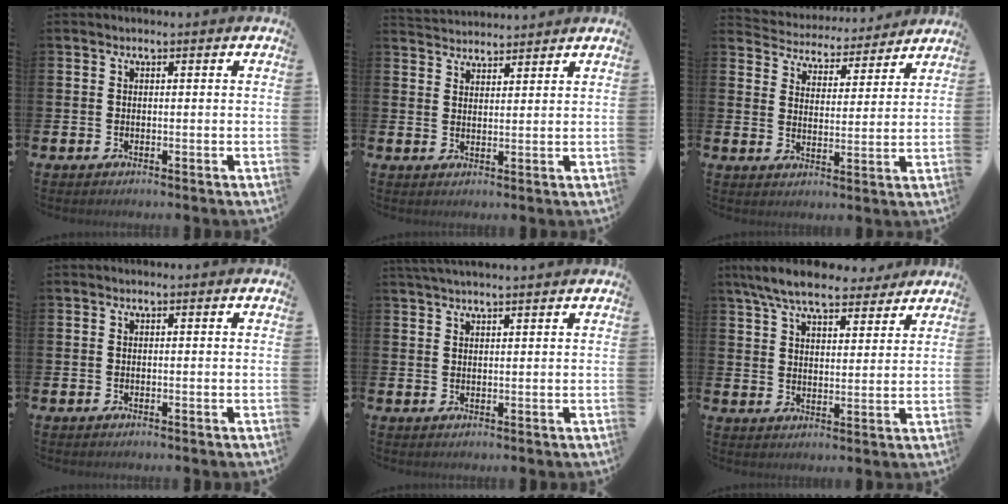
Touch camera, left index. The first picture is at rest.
{"total": 3.2, "force": [3.2, 0.4, -0.3], "torque": [-0.002, -0.018, 0.059]}
{"total": 4.6, "force": [4.4, 1.3, -0.3], "torque": [-0.019, -0.043, 0.072]}
{"total": 0.0}
{"total": 2.2, "force": [2.1, -0.2, 0.6], "torque": [-0.014, -0.005, 0.039]}
{"total": 8.0, "force": [7.3, 2.0, 2.9], "torque": [-0.072, -0.029, 0.131]}